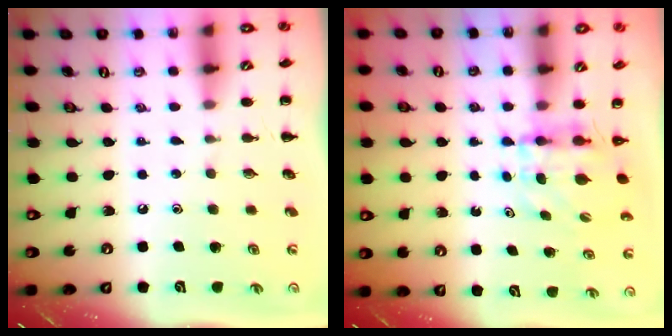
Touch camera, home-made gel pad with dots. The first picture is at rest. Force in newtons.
{"total": 3.9, "press": 3.9, "slide": 0.1}